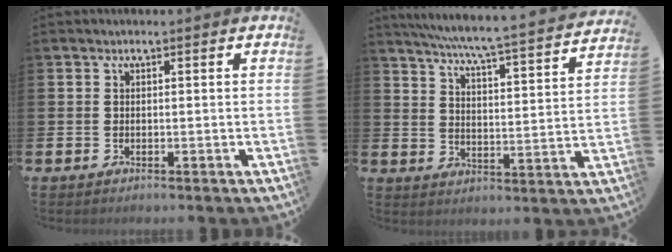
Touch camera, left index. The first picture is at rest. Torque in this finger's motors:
{"motor_torque": [0.60, -1.03, 0.44, 0.15]}